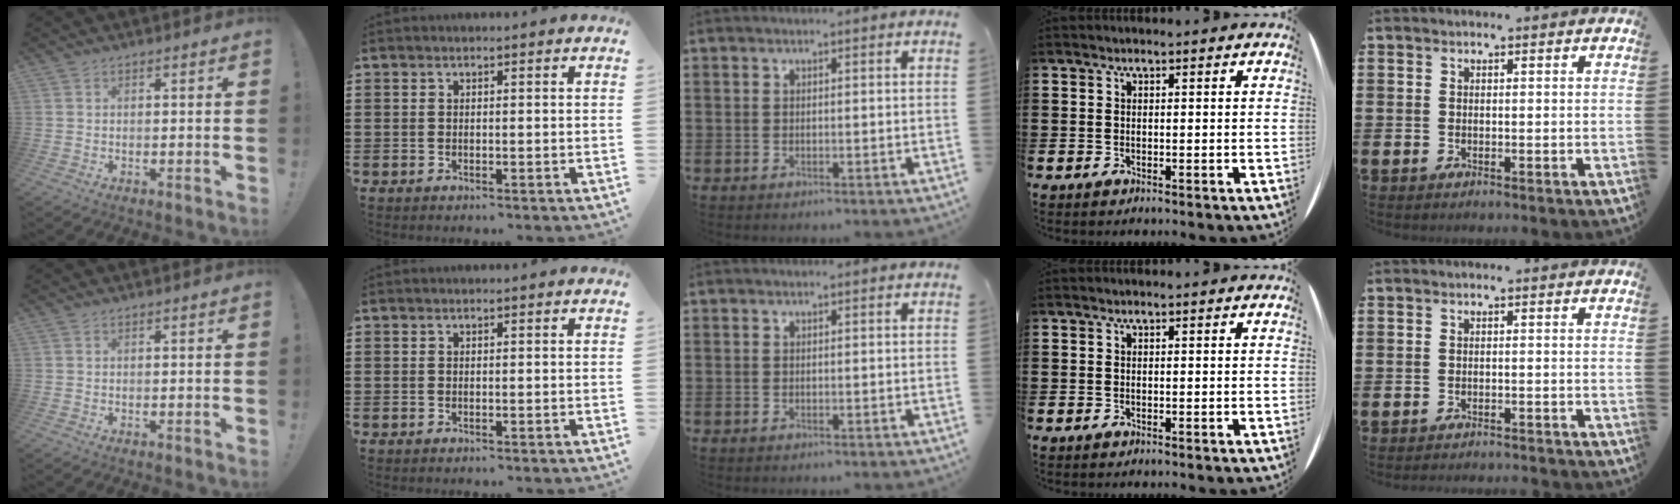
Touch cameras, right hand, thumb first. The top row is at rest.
{"little": {"total": 1.1, "force": [-1.1, -0.1, 0.0], "torque": [-0.001, 0.001, -0.022]}}